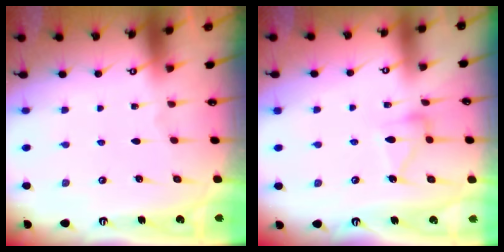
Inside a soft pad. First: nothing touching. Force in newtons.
{"total": 10.4, "press": 10.4, "slide": 0.5}